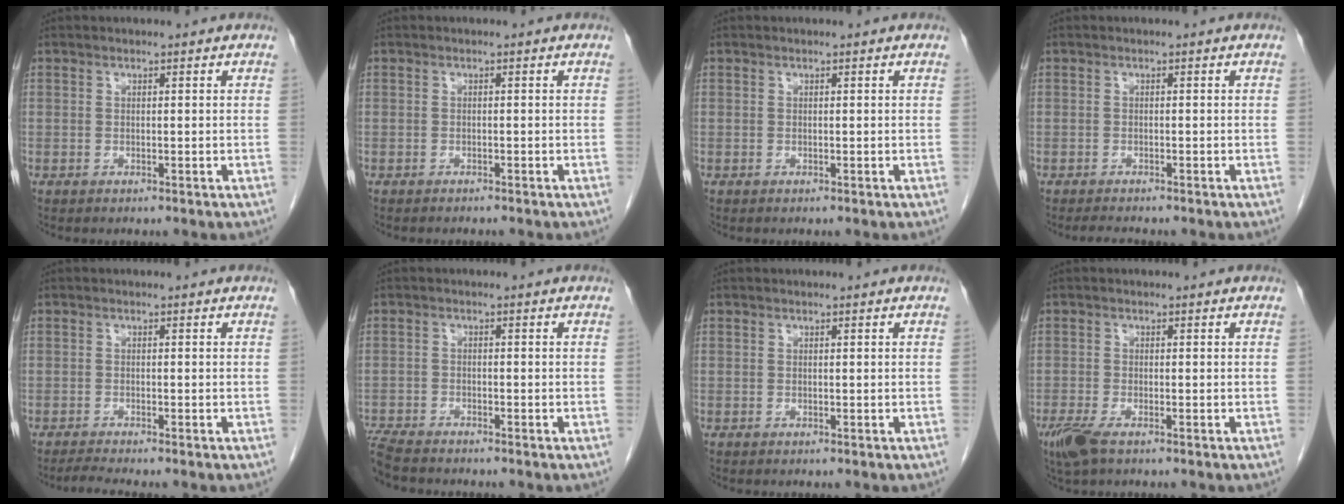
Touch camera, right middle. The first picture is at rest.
{"total": 1.1, "force": [-1.0, 0.2, 0.2], "torque": [-0.003, -0.001, -0.014]}
{"total": 0.0}
{"total": 1.9, "force": [-1.7, 0.2, 0.8], "torque": [-0.018, -0.007, -0.025]}
{"total": 2.0, "force": [-1.7, -0.7, 0.7], "torque": [-0.024, -0.010, -0.035]}
{"total": 6.1, "force": [-5.6, 1.1, 2.1], "torque": [-0.036, -0.017, -0.102]}
{"total": 0.0}
{"total": 3.9, "force": [-2.5, 1.1, 2.8], "torque": [-0.064, -0.010, -0.046]}